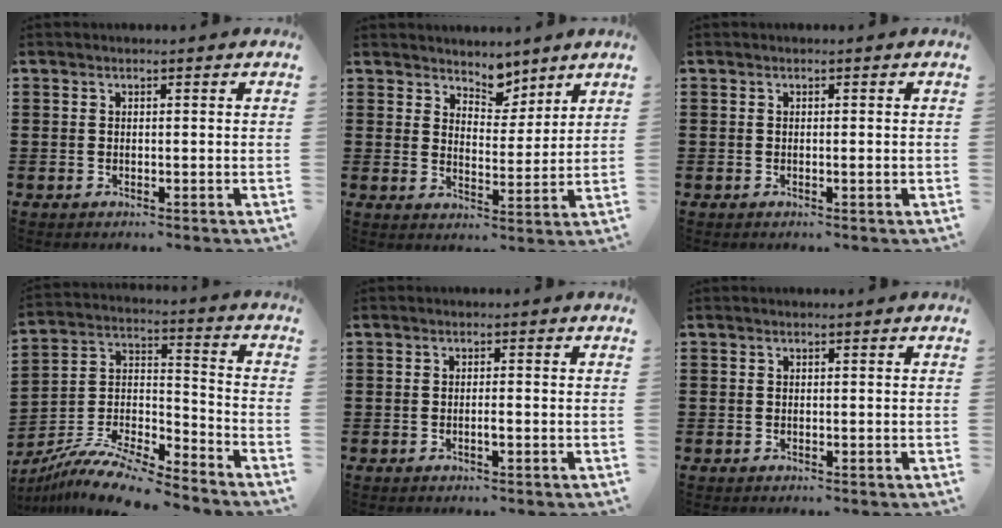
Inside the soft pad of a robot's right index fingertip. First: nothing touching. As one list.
[{"total": 5.2, "force": [4.6, 2.3, 0.7], "torque": [-0.018, -0.018, 0.083]}, {"total": 1.0, "force": [-0.1, 0.0, 1.0], "torque": [-0.016, -0.003, -0.002]}, {"total": 10.2, "force": [-9.4, 1.4, 3.8], "torque": [-0.083, 0.012, -0.192]}, {"total": 1.2, "force": [-0.4, 0.1, 1.1], "torque": [-0.020, -0.002, -0.008]}, {"total": 0.0}]